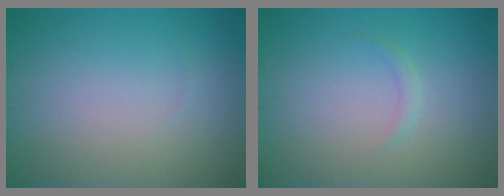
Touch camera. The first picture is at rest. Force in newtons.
{"total": 0.8, "press": 0.8, "slide": 0.0}